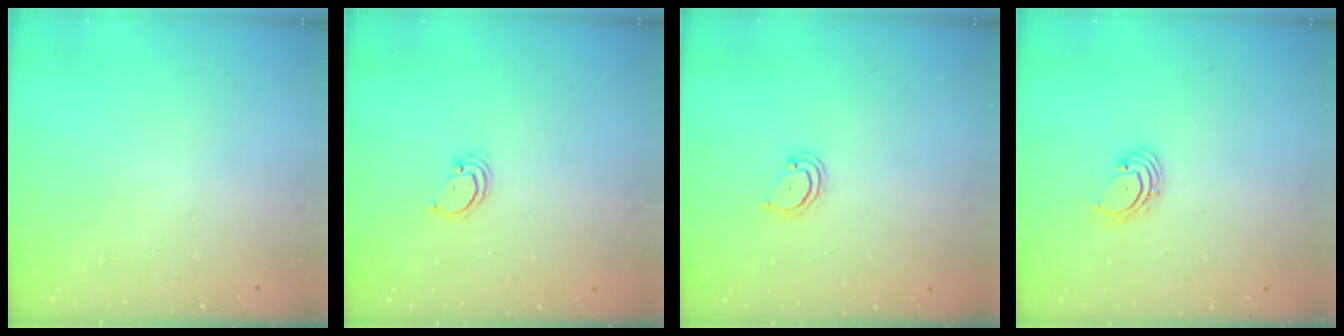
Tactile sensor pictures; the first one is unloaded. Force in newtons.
{"total": 1.7, "press": 1.7, "slide": 0.1}
{"total": 3.1, "press": 3.0, "slide": 0.4}
{"total": 1.8, "press": 1.7, "slide": 0.7}